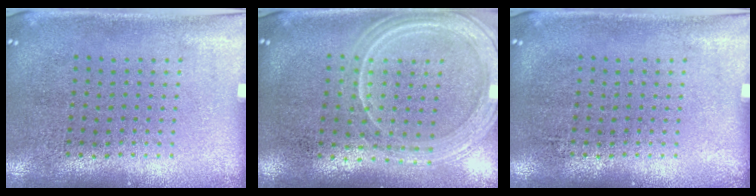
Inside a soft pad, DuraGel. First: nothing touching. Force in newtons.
{"total": 1.4, "press": 1.4, "slide": 0.2}
{"total": 0.0}